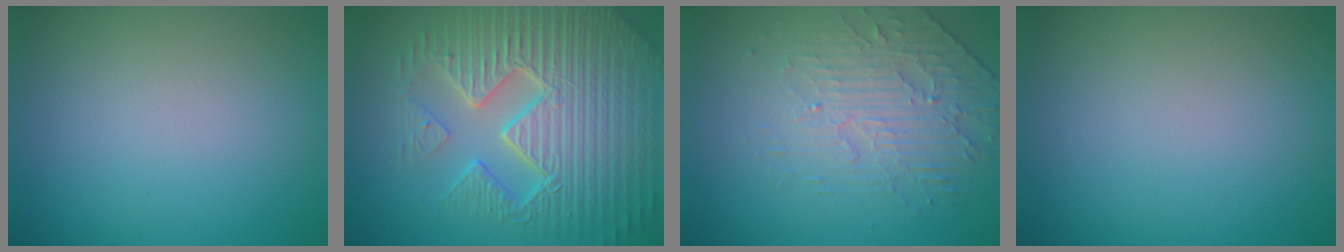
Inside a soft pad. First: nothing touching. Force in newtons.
{"total": 10.1, "press": 6.7, "slide": 7.5}
{"total": 4.5, "press": 3.3, "slide": 3.0}
{"total": 0.0}